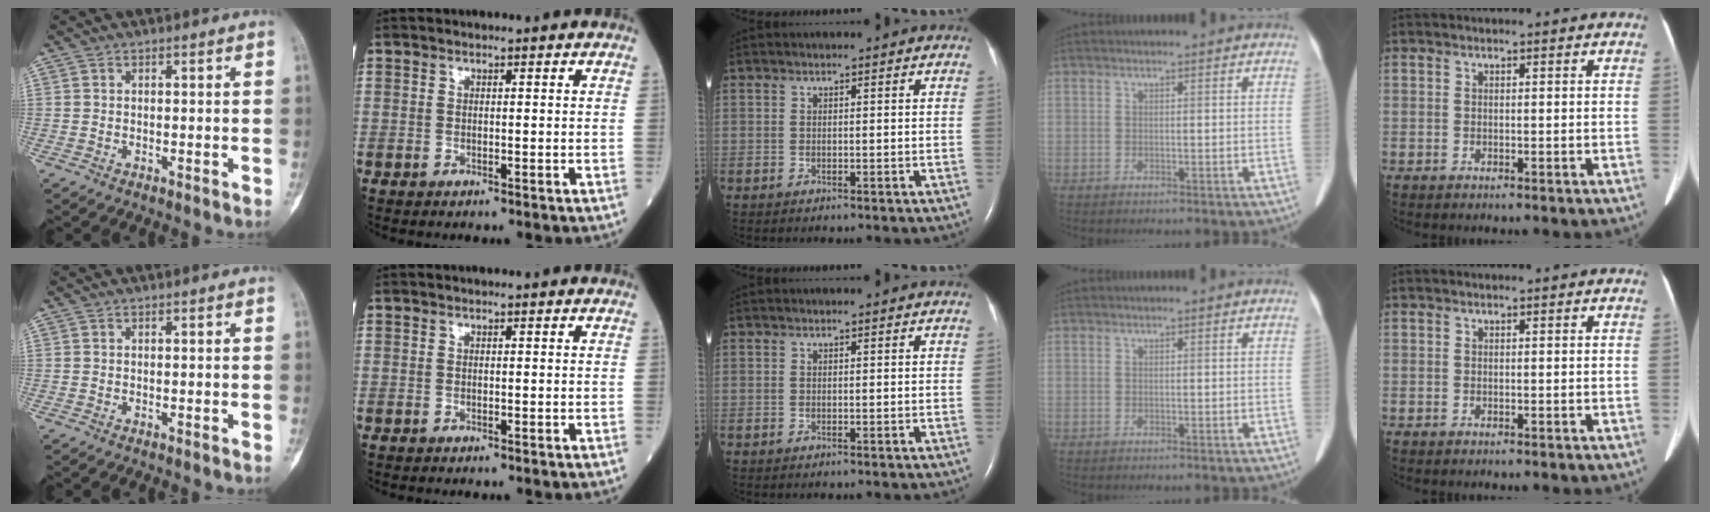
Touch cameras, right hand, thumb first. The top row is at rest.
{}